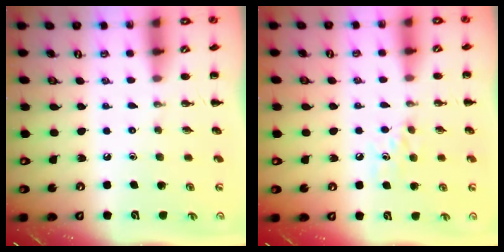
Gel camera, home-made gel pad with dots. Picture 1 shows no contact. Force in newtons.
{"total": 5.0, "press": 4.7, "slide": 1.7}